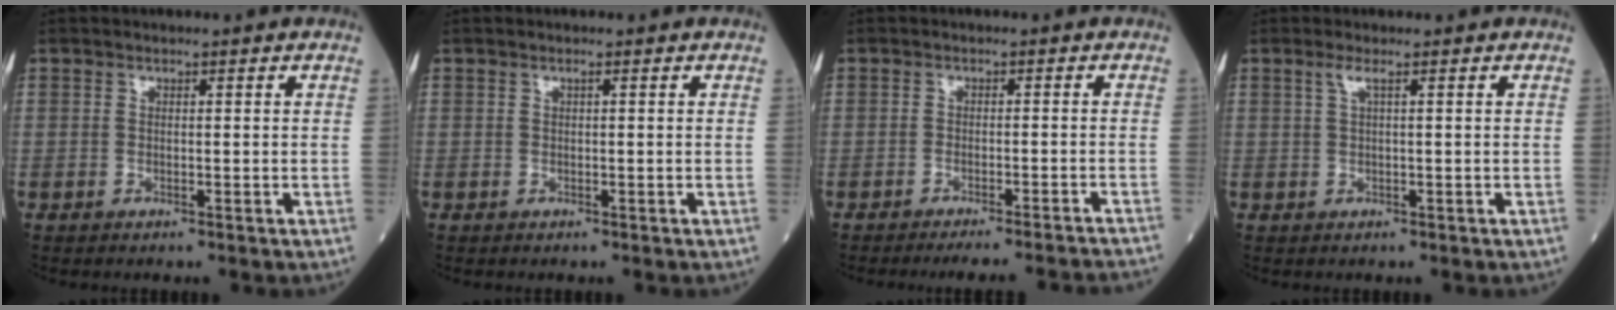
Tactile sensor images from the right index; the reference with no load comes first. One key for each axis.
{"total": 0.0}
{"total": 11.6, "fx": -11.1, "fy": 0.2, "fz": 3.3, "tx": -0.023, "ty": -0.001, "tz": -0.132}
{"total": 1.3, "fx": 0.5, "fy": -0.2, "fz": 1.2, "tx": -0.033, "ty": 0.007, "tz": 0.013}